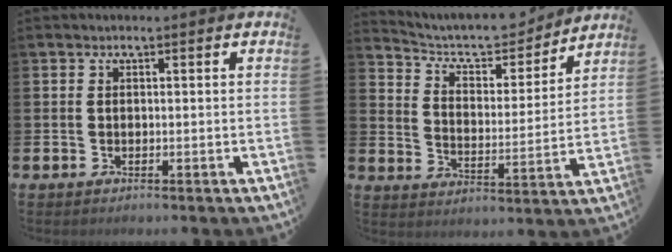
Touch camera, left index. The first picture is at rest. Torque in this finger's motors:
{"motor_torque": [0.96, -1.18, 0.23, 0.07]}